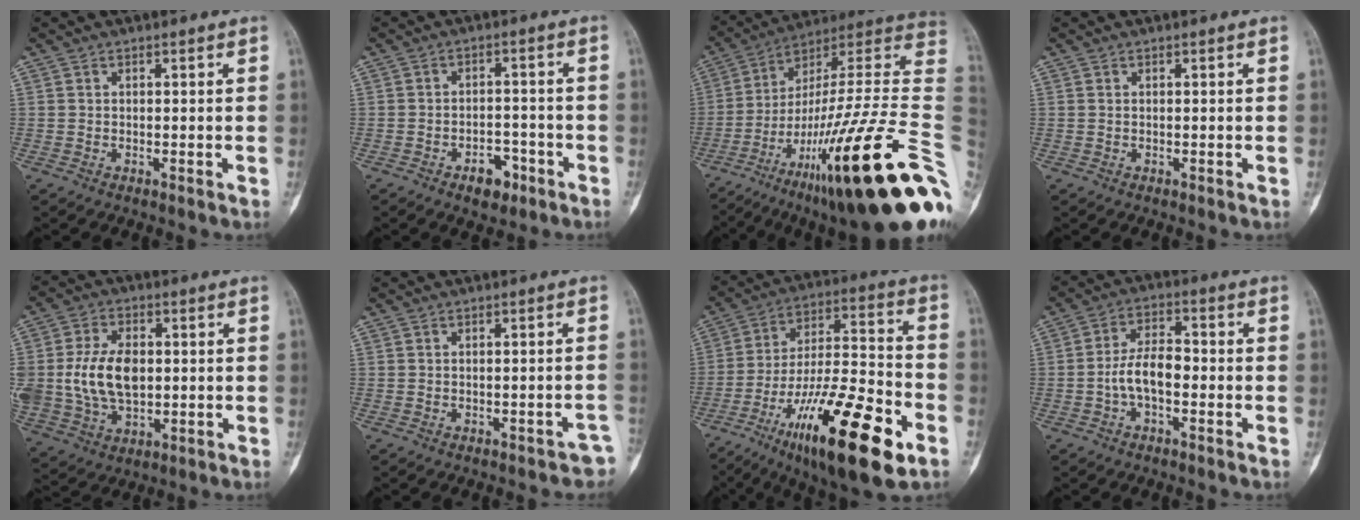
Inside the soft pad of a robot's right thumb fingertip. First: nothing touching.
{"total": 5.4, "force": [-3.1, 3.1, 3.0], "torque": [-0.028, 0.025, -0.044]}
{"total": 35.2, "force": [-10.2, 6.3, 33.0], "torque": [-0.427, 0.066, -0.166]}
{"total": 0.0}
{"total": 14.1, "force": [0.5, 9.2, 10.7], "torque": [-0.199, 0.002, 0.022]}
{"total": 3.4, "force": [-2.5, 1.6, 1.6], "torque": [-0.007, 0.025, -0.028]}
{"total": 26.3, "force": [-12.5, 7.3, 21.9], "torque": [-0.363, 0.051, -0.205]}
{"total": 7.0, "force": [-1.7, 3.5, 5.8], "torque": [-0.106, 0.028, -0.036]}